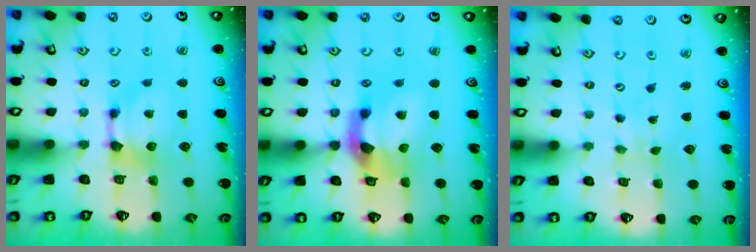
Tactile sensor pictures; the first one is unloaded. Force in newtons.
{"total": 5.9, "press": 5.6, "slide": 2.0}
{"total": 5.3, "press": 5.3, "slide": 0.2}